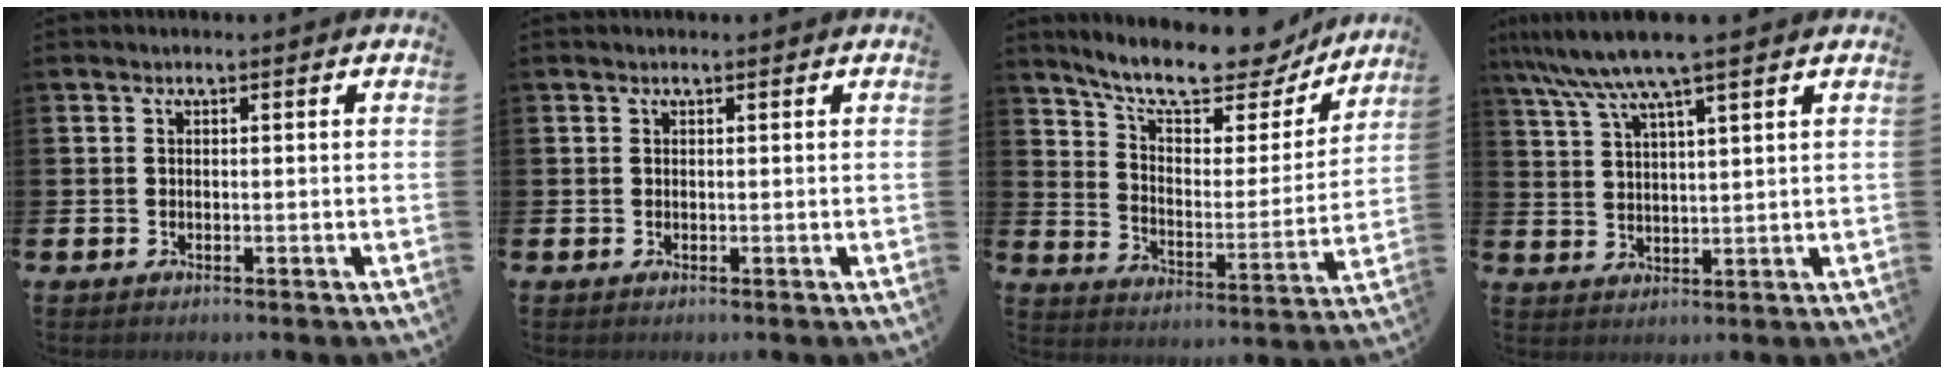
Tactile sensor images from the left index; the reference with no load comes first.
{"total": 0.0}
{"total": 11.5, "force": [10.2, 2.7, 4.7], "torque": [-0.111, -0.069, 0.172]}
{"total": 7.7, "force": [6.4, 0.3, 4.3], "torque": [-0.104, -0.018, 0.113]}